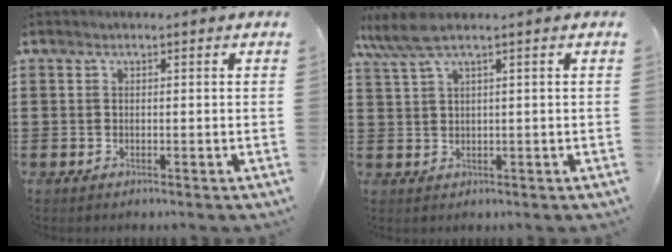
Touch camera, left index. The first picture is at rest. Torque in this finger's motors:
{"motor_torque": [0.67, -0.72, 0.51, 0.18]}